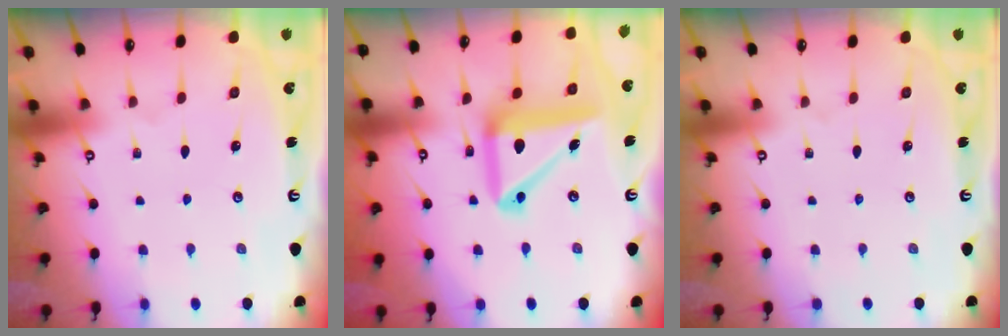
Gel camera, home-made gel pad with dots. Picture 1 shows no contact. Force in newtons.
{"total": 15.7, "press": 15.5, "slide": 2.4}
{"total": 0.0}